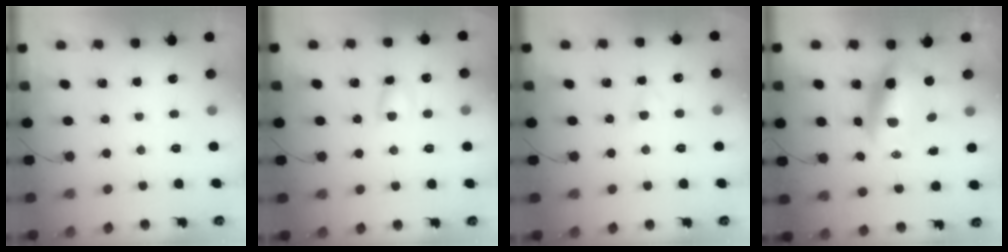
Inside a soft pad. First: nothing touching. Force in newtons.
{"total": 5.2, "press": 5.2, "slide": 0.6}
{"total": 3.6, "press": 3.4, "slide": 1.1}
{"total": 10.2, "press": 9.8, "slide": 2.5}